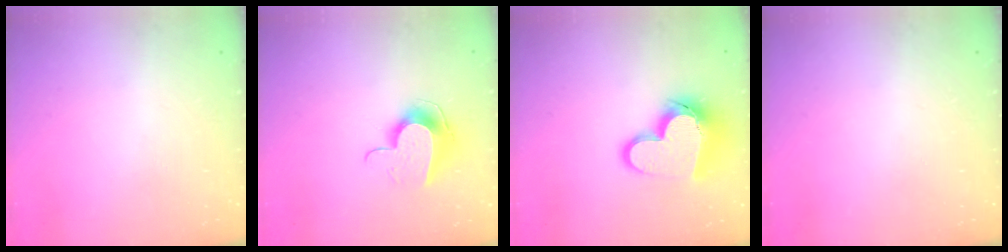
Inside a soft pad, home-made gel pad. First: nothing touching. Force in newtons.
{"total": 9.9, "press": 9.9, "slide": 0.4}
{"total": 16.9, "press": 16.7, "slide": 2.4}
{"total": 0.0}